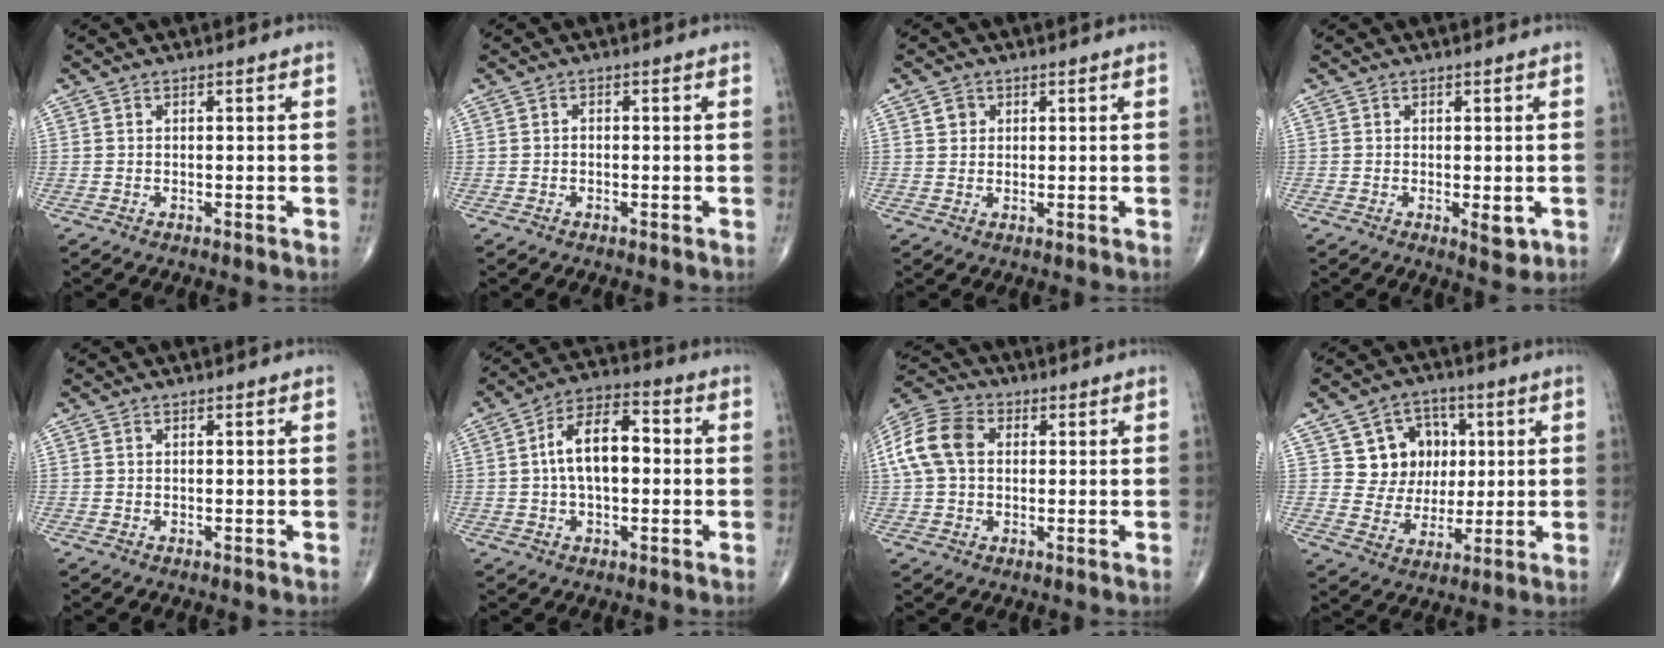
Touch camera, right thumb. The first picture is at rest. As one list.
[{"total": 0.6, "force": [-0.2, 0.4, 0.4], "torque": [-0.002, 0.001, -0.007]}, {"total": 2.2, "force": [0.9, 1.9, 0.6], "torque": [-0.001, -0.004, 0.012]}, {"total": 3.0, "force": [-0.7, 1.4, 2.6], "torque": [-0.028, -0.006, -0.006]}, {"total": 0.0}, {"total": 11.3, "force": [0.5, 6.0, 9.6], "torque": [-0.160, 0.028, 0.000]}, {"total": 11.4, "force": [1.8, 8.1, 7.8], "torque": [-0.159, 0.027, 0.028]}, {"total": 11.1, "force": [2.9, 9.8, 4.1], "torque": [-0.009, -0.003, 0.051]}]